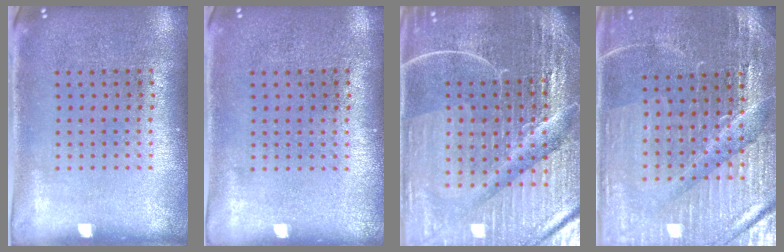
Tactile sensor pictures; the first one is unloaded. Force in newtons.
{"total": 0.0}
{"total": 7.1, "press": 6.2, "slide": 3.4}
{"total": 3.8, "press": 3.8, "slide": 0.7}